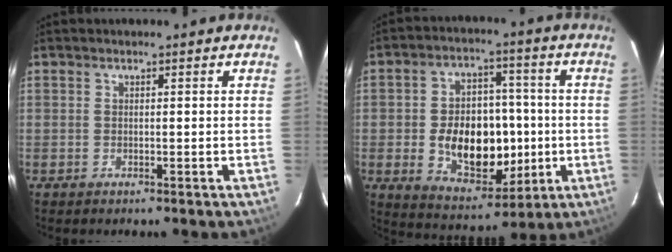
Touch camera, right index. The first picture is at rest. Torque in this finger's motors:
{"motor_torque": [0.97, -0.69, 0.51, 0.15]}